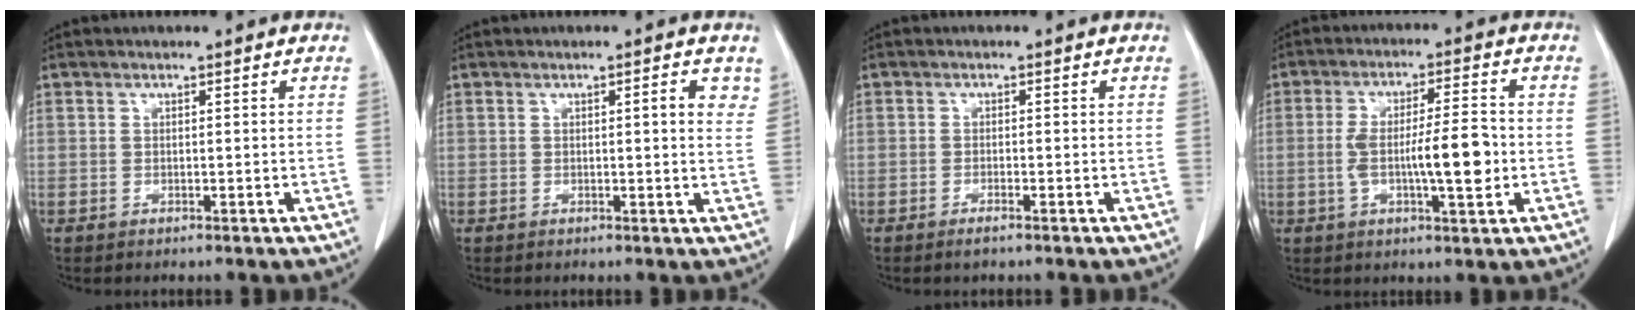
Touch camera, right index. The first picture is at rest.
{"total": 2.6, "force": [1.1, 0.5, 2.3], "torque": [-0.025, -0.001, 0.010]}
{"total": 1.5, "force": [-1.1, 0.1, 1.0], "torque": [-0.020, -0.002, -0.019]}
{"total": 9.3, "force": [-1.3, 1.4, 9.1], "torque": [-0.158, 0.005, -0.022]}